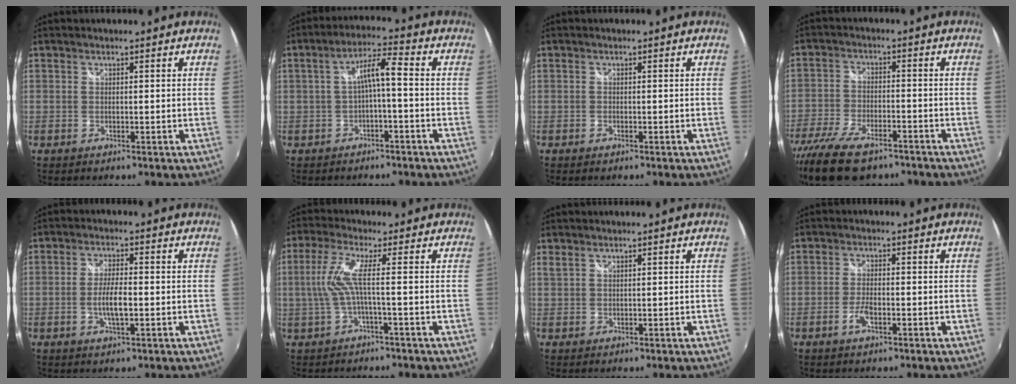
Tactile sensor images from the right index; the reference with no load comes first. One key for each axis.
{"total": 5.3, "fx": -1.4, "fy": 0.7, "fz": 5.0, "tx": -0.102, "ty": 0.011, "tz": -0.021}
{"total": 0.6, "fx": -0.4, "fy": 0.3, "fz": 0.2, "tx": -0.005, "ty": -0.002, "tz": -0.009}
{"total": 15.8, "fx": -11.7, "fy": 6.3, "fz": 8.6, "tx": -0.195, "ty": -0.042, "tz": -0.203}
{"total": 4.9, "fx": -1.2, "fy": 1.2, "fz": 4.6, "tx": -0.089, "ty": -0.004, "tz": -0.019}
{"total": 5.6, "fx": -0.9, "fy": -1.0, "fz": 5.5, "tx": -0.121, "ty": -0.003, "tz": -0.005}
{"total": 0.8, "fx": 0.6, "fy": 0.2, "fz": 0.5, "tx": -0.010, "ty": 0.001, "tz": 0.010}
{"total": 3.3, "fx": -1.5, "fy": 1.1, "fz": 2.7, "tx": -0.061, "ty": -0.002, "tz": -0.031}